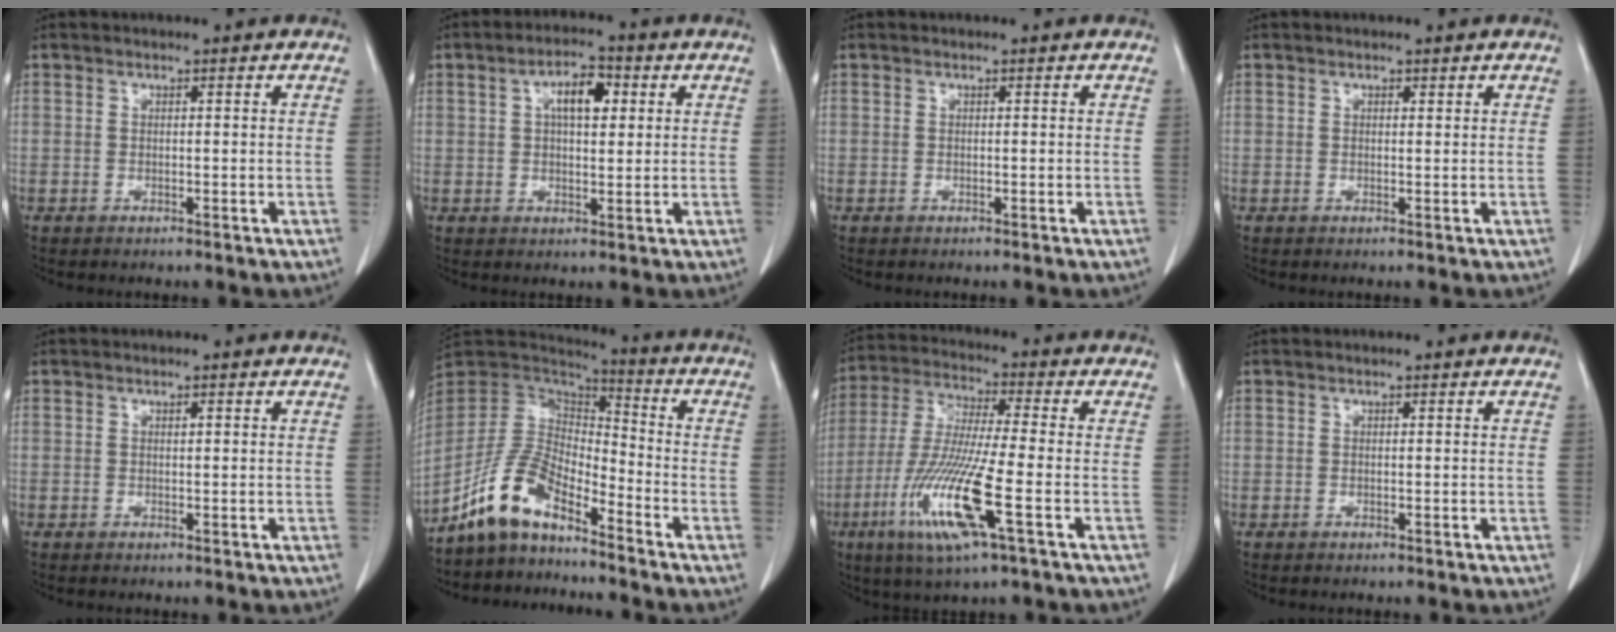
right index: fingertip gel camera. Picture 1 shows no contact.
{"total": 6.4, "force": [1.8, 2.7, 5.5], "torque": [-0.101, 0.013, 0.031]}
{"total": 0.0}
{"total": 0.5, "force": [0.3, 0.3, 0.3], "torque": [-0.008, -0.001, 0.005]}
{"total": 0.6, "force": [0.2, 0.2, 0.5], "torque": [-0.011, 0.001, 0.004]}
{"total": 11.1, "force": [-8.1, 3.9, 6.5], "torque": [-0.147, 0.020, -0.162]}
{"total": 14.7, "force": [-5.5, 0.7, 13.6], "torque": [-0.290, -0.026, -0.105]}
{"total": 0.0}